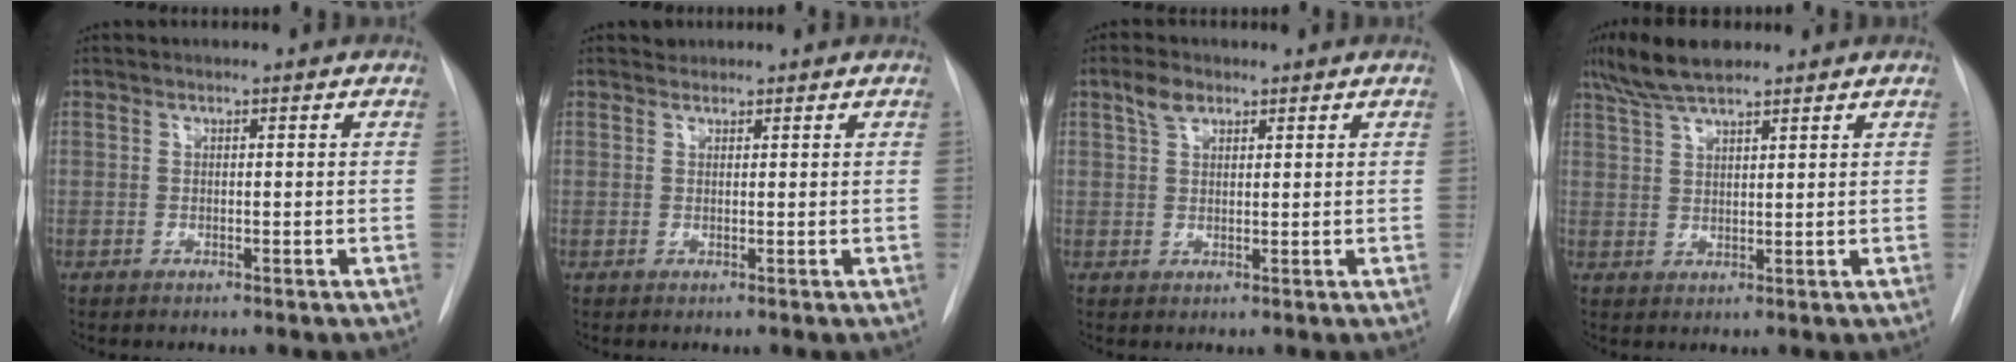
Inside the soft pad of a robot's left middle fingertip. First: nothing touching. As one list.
[{"total": 0.8, "force": [0.7, 0.4, -0.2], "torque": [0.003, 0.001, 0.009]}, {"total": 2.9, "force": [1.8, 1.6, 1.7], "torque": [-0.037, 0.009, 0.039]}, {"total": 7.1, "force": [5.6, 1.4, 4.2], "torque": [-0.087, 0.018, 0.104]}]